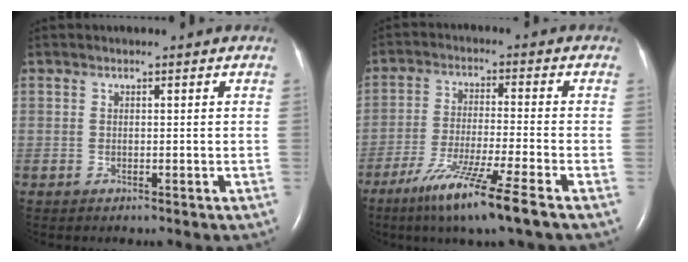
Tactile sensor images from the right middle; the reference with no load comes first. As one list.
[{"total": 10.8, "force": [-6.9, -1.1, 8.2], "torque": [-0.158, -0.038, -0.126]}]